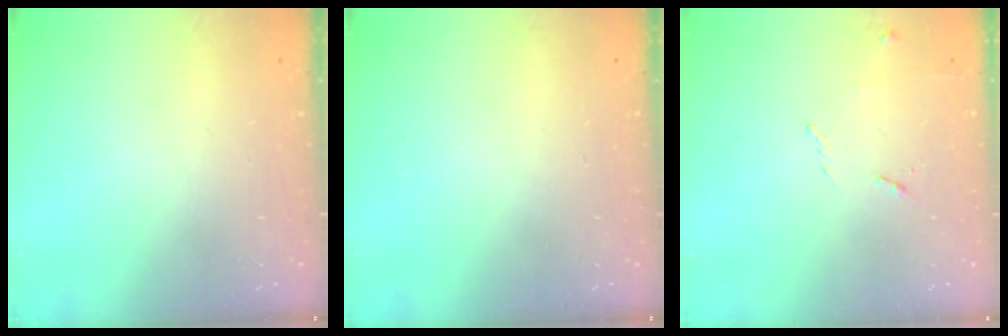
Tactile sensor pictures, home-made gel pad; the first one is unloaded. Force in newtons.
{"total": 0.0}
{"total": 5.9, "press": 5.8, "slide": 1.1}